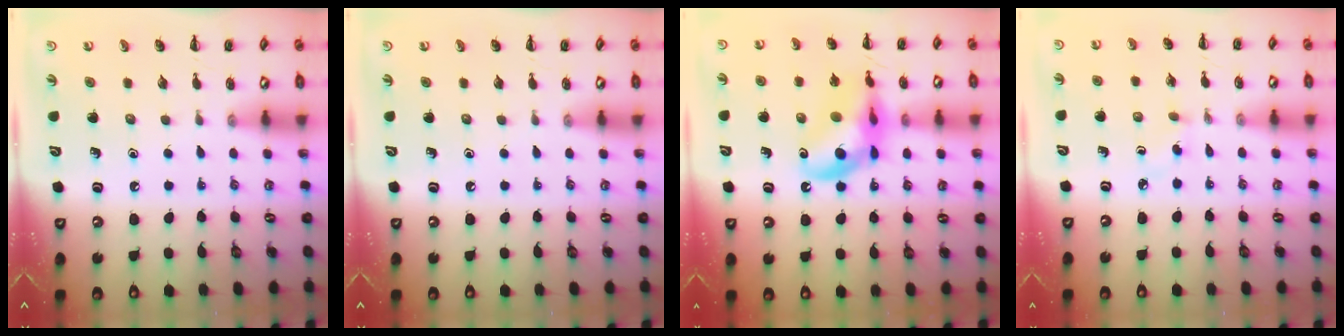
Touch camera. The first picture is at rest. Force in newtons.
{"total": 0.0}
{"total": 15.6, "press": 15.1, "slide": 3.8}
{"total": 3.0, "press": 2.8, "slide": 1.1}